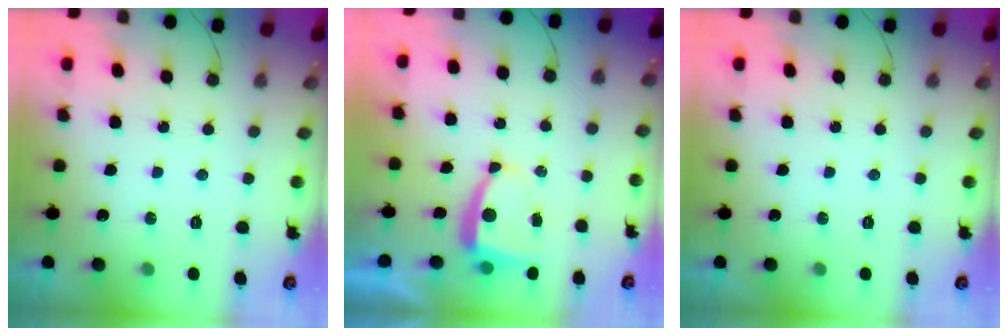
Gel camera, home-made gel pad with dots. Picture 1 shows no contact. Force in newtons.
{"total": 5.3, "press": 5.3, "slide": 0.6}
{"total": 0.0}